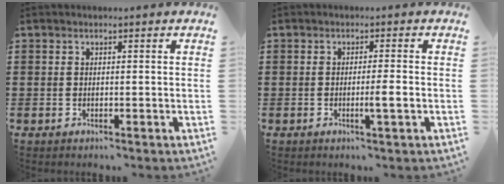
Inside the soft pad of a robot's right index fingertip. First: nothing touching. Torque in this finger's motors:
{"motor_torque": [1.24, 0.21, 0.42, 0.16]}